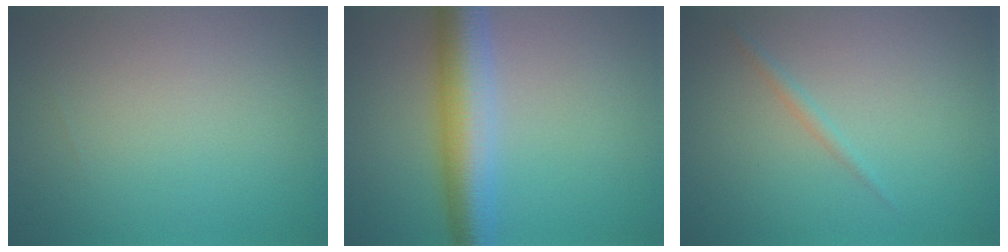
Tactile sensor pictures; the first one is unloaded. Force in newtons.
{"total": 7.0, "press": 7.0, "slide": 0.0}
{"total": 0.8, "press": 0.8, "slide": 0.1}